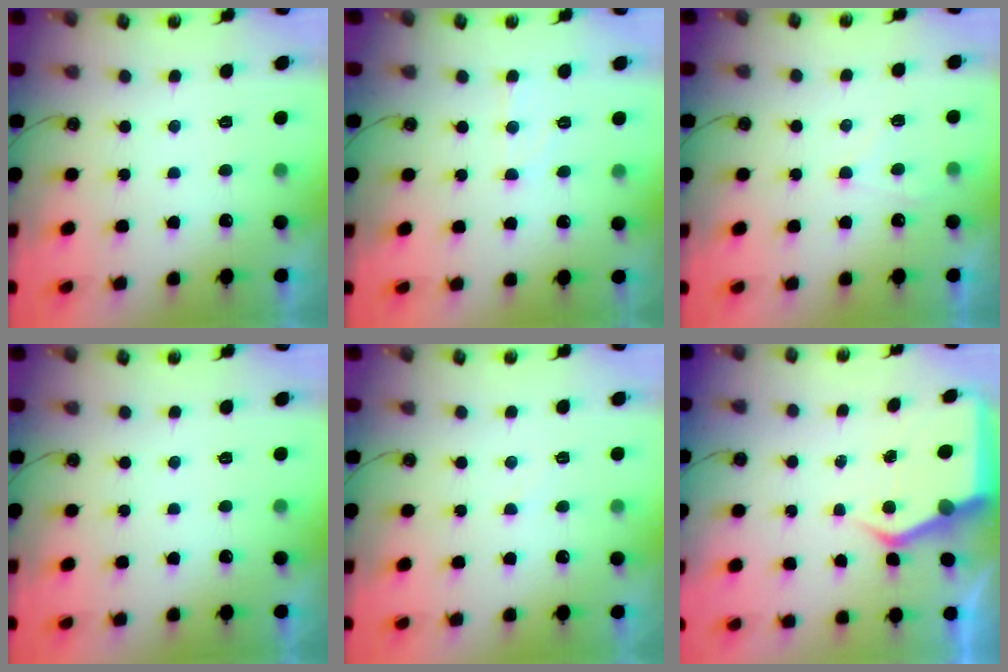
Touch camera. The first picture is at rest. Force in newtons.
{"total": 5.8, "press": 5.8, "slide": 0.4}
{"total": 6.2, "press": 6.2, "slide": 0.7}
{"total": 0.0}
{"total": 4.7, "press": 4.6, "slide": 0.7}
{"total": 5.4, "press": 5.3, "slide": 0.6}